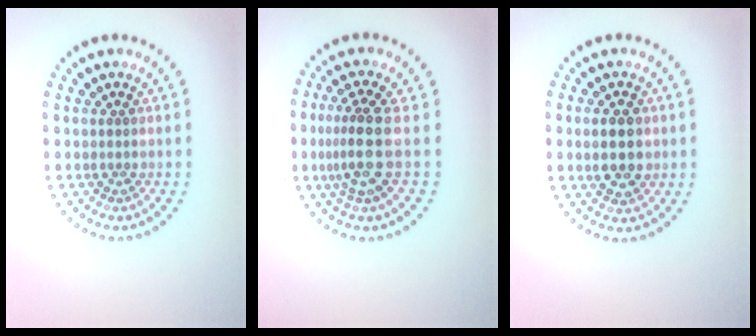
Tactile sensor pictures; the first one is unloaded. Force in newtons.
{"total": 3.6, "press": 2.6, "slide": 2.6}
{"total": 3.4, "press": 3.4, "slide": 0.0}